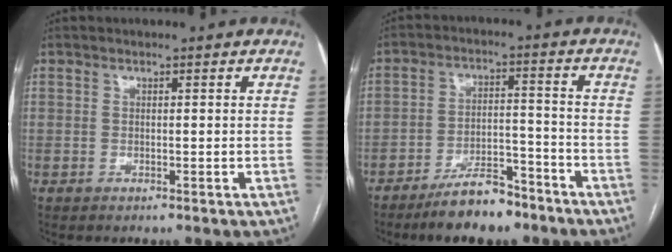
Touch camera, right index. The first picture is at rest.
{"total": 8.6, "force": [-6.8, 2.8, 4.4], "torque": [-0.072, 0.004, -0.118]}